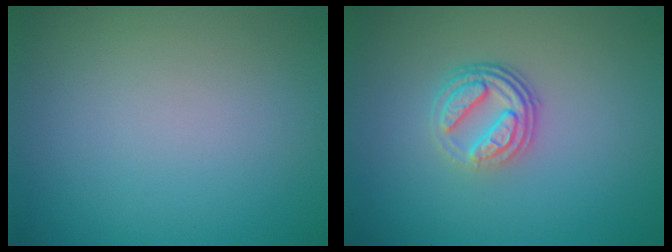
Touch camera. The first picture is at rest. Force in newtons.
{"total": 3.9, "press": 2.8, "slide": 2.7}